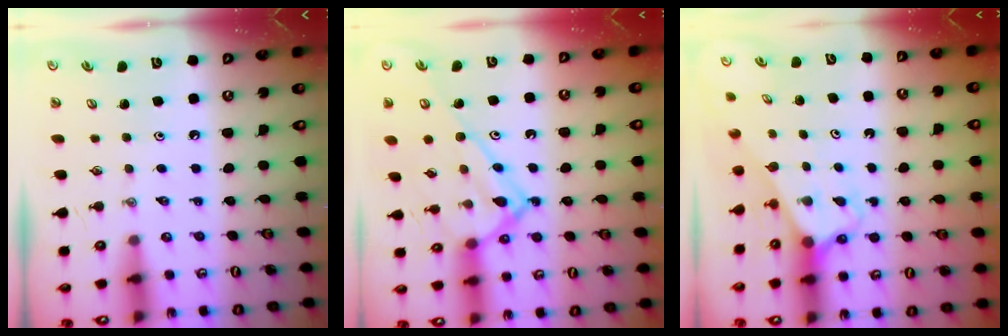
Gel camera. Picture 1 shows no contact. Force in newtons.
{"total": 14.4, "press": 14.4, "slide": 0.8}
{"total": 2.7, "press": 2.7, "slide": 0.1}